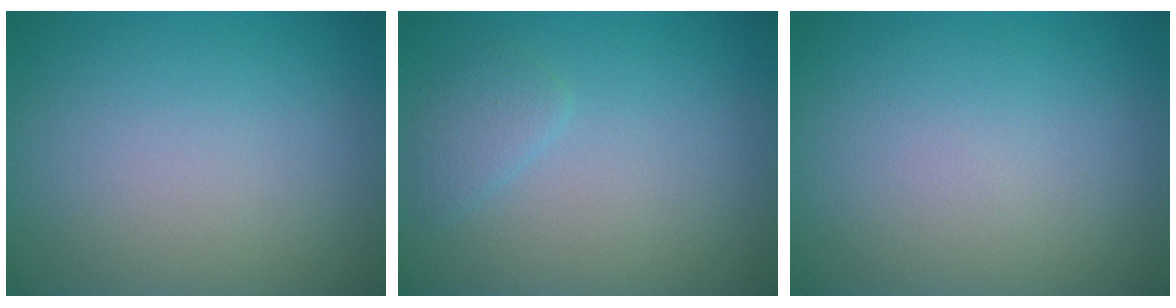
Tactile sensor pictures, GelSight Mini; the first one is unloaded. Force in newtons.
{"total": 1.4, "press": 1.4, "slide": 0.1}
{"total": 0.0}